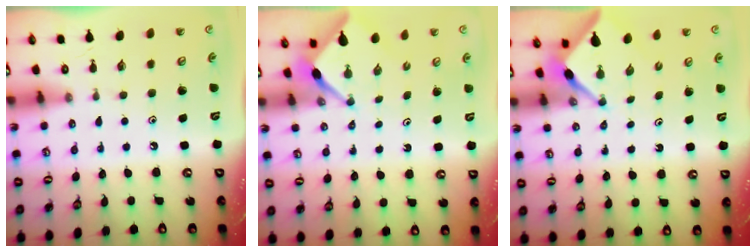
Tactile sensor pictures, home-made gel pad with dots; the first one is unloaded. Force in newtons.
{"total": 2.6, "press": 2.6, "slide": 0.3}
{"total": 3.1, "press": 3.1, "slide": 0.3}